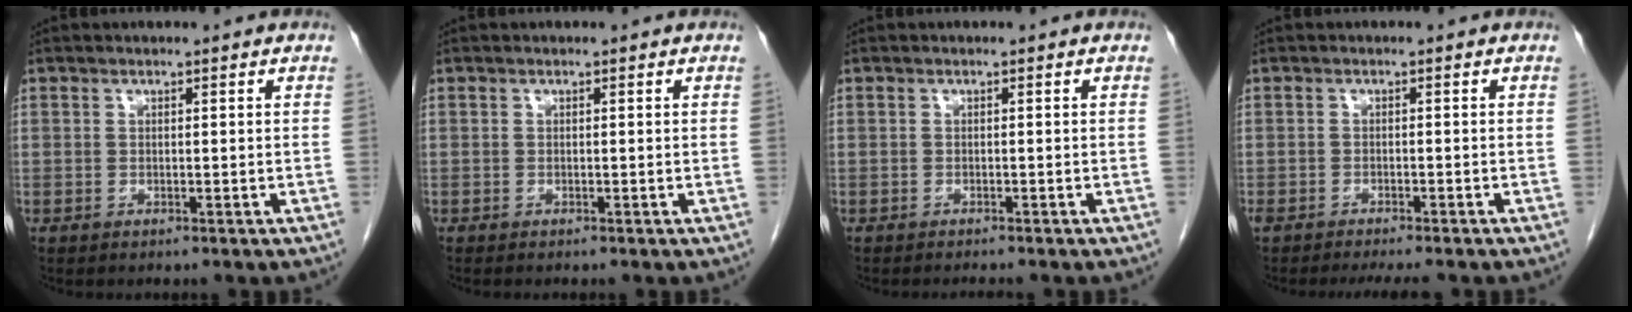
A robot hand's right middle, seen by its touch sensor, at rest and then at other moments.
{"total": 0.0}
{"total": 1.3, "force": [-1.2, -0.1, 0.5], "torque": [-0.007, -0.002, -0.015]}
{"total": 7.4, "force": [-6.3, 1.2, 3.6], "torque": [-0.050, -0.008, -0.090]}